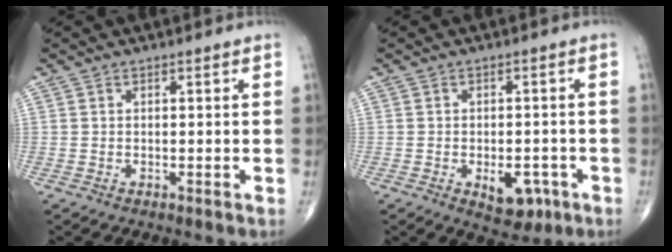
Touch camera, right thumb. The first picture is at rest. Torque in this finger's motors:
{"motor_torque": [0.93, 0.90, 0.32, -0.46, 0.18]}